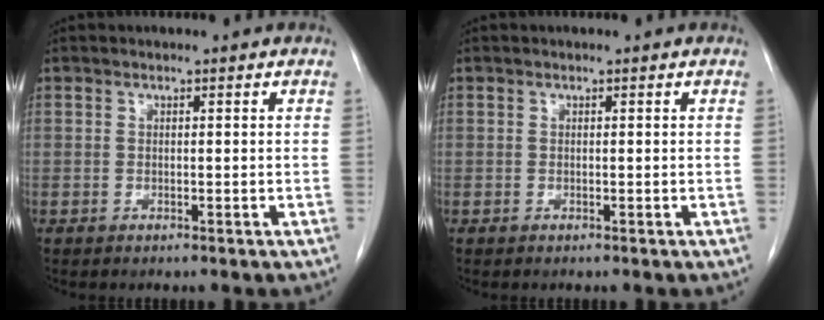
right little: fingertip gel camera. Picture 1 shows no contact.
{"total": 0.0}